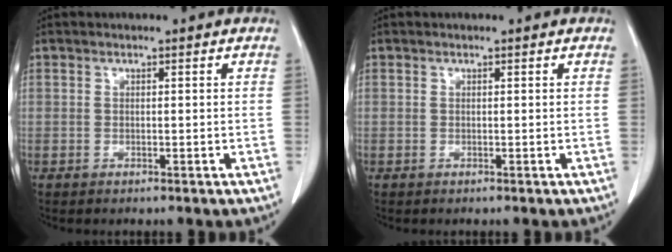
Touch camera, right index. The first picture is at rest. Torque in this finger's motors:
{"motor_torque": [-0.02, 0.05, 0.00, 0.01]}